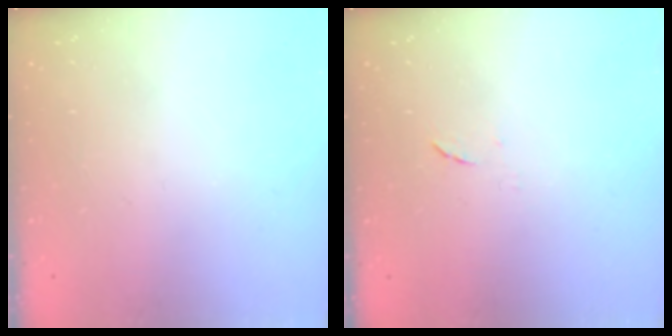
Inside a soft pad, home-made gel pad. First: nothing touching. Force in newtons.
{"total": 4.3, "press": 4.2, "slide": 0.6}